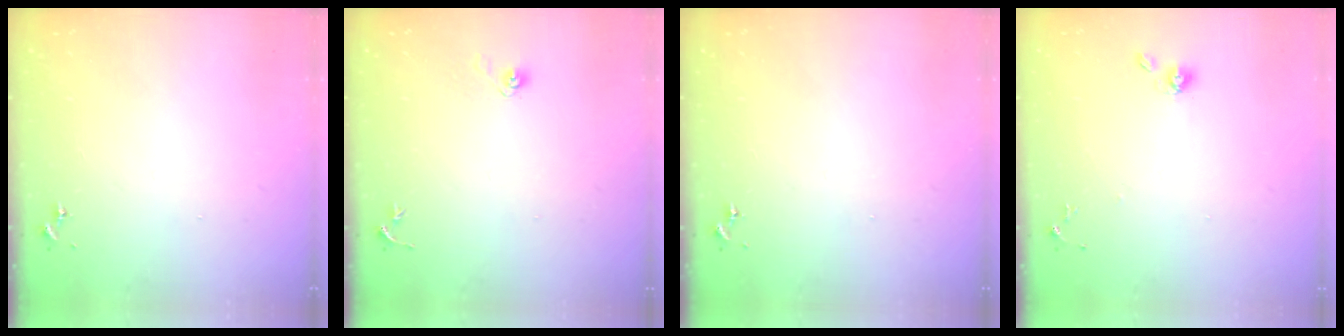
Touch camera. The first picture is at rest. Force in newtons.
{"total": 3.6, "press": 3.0, "slide": 2.1}
{"total": 0.0}
{"total": 6.5, "press": 6.4, "slide": 1.5}